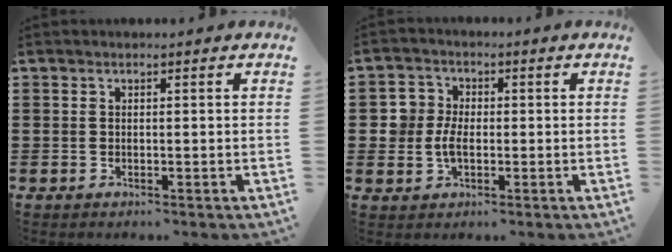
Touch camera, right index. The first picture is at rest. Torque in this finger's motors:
{"motor_torque": [0.76, -0.06, 0.28, 0.07]}